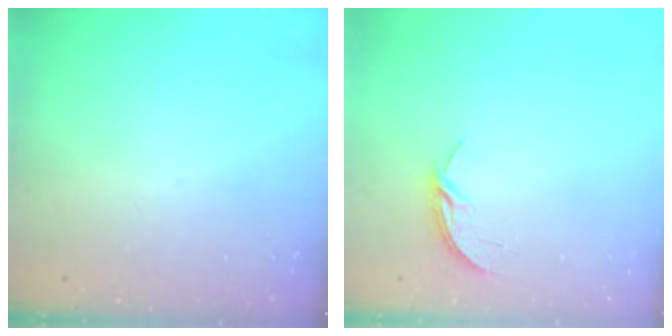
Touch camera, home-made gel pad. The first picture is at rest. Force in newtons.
{"total": 4.2, "press": 4.2, "slide": 0.3}